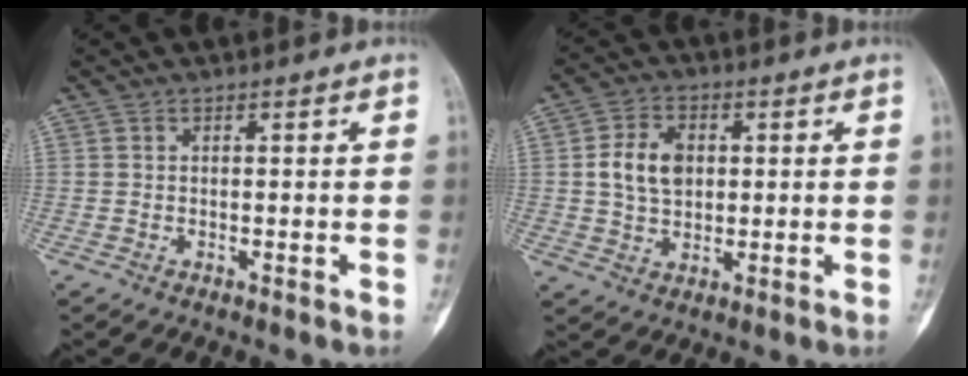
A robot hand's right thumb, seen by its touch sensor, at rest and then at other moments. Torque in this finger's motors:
{"motor_torque": [0.00, 0.90, 0.17, -0.15, 0.04]}